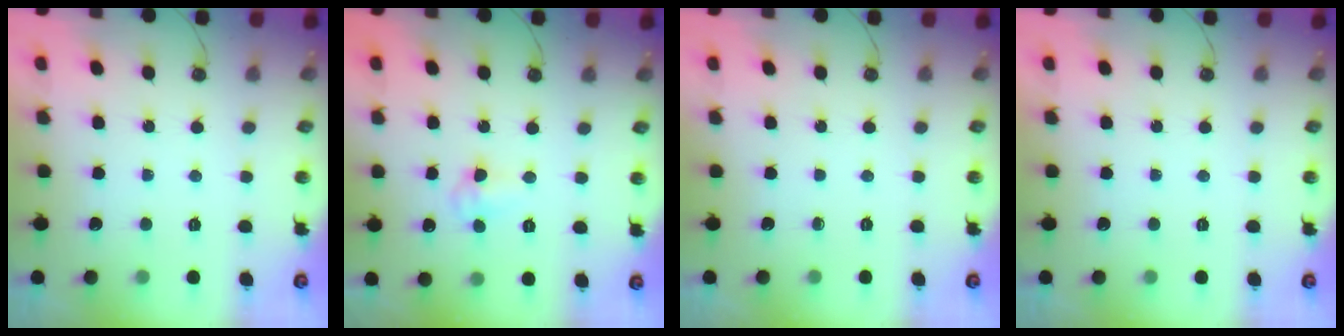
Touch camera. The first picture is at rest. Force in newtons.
{"total": 5.2, "press": 3.9, "slide": 3.4}
{"total": 0.0}
{"total": 0.0}